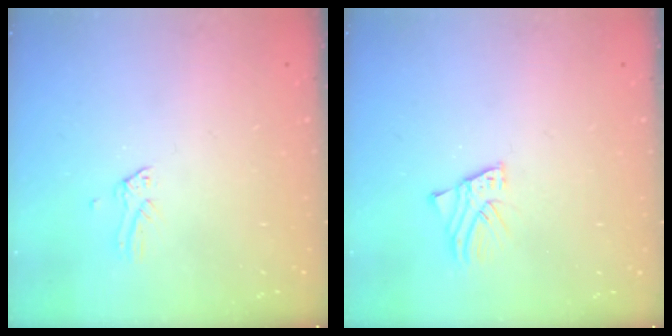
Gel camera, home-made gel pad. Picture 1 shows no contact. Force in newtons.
{"total": 2.0, "press": 2.0, "slide": 0.1}